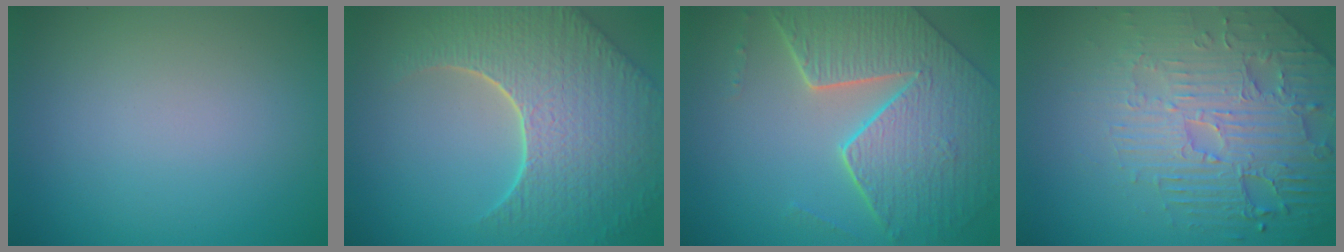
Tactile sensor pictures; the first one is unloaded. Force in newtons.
{"total": 8.8, "press": 6.2, "slide": 6.2}
{"total": 8.5, "press": 6.0, "slide": 6.1}
{"total": 5.5, "press": 5.0, "slide": 2.4}